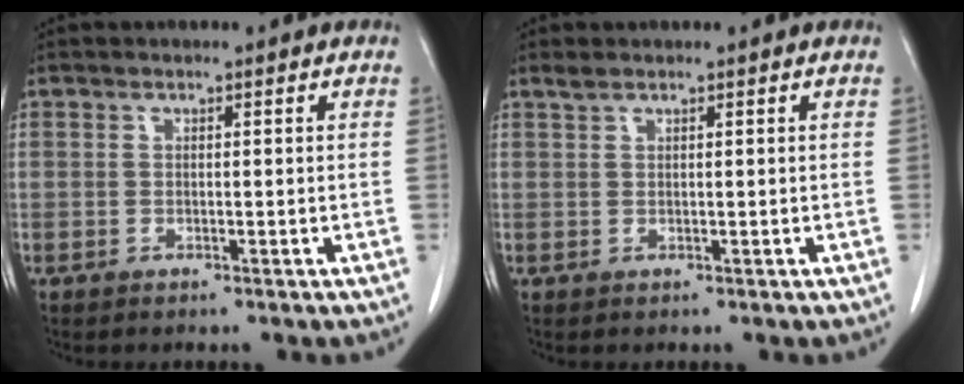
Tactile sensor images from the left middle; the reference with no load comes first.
{"total": 0.8, "force": [0.7, 0.1, 0.3], "torque": [-0.011, 0.006, 0.019]}